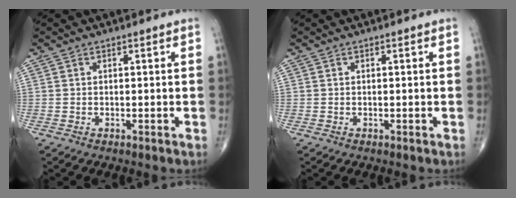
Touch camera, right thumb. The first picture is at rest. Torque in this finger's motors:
{"motor_torque": [0.06, 0.01, -0.08, -0.01, 0.01]}